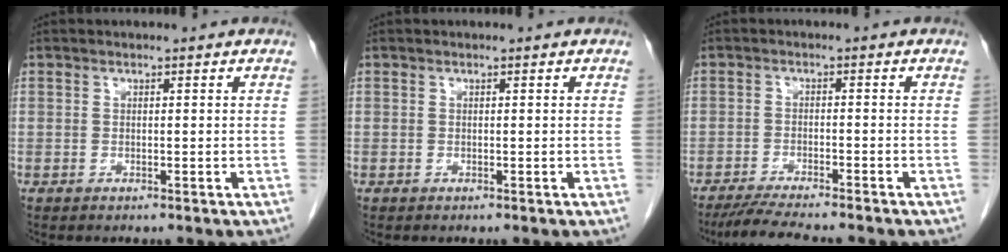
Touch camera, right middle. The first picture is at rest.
{"total": 0.0}
{"total": 8.1, "force": [-7.1, 0.1, 3.9], "torque": [-0.064, -0.021, -0.114]}